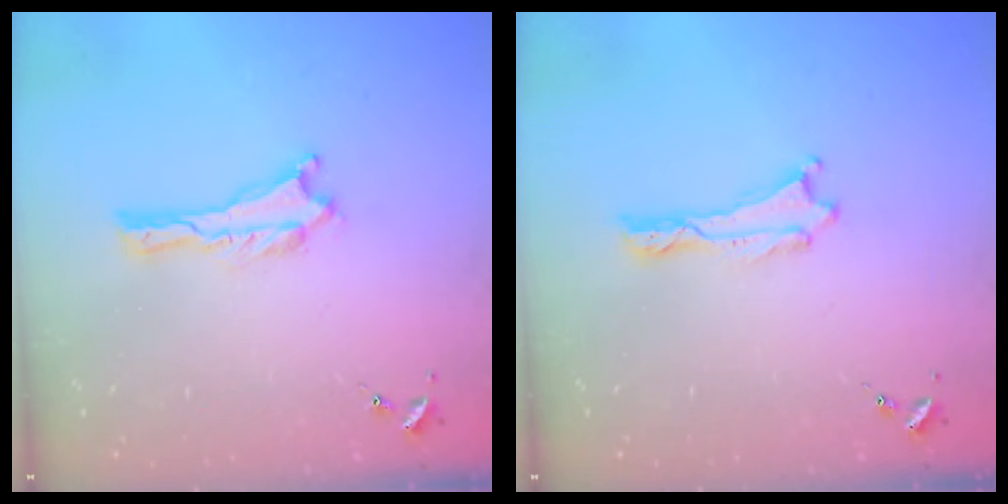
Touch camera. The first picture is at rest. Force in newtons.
{"total": 0.0}